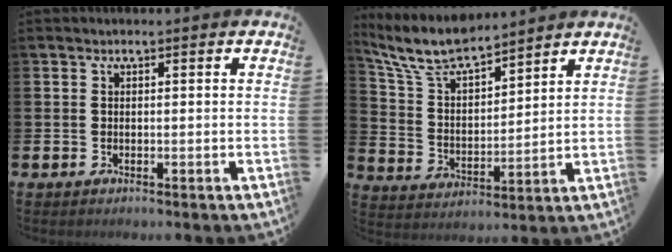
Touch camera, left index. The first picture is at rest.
{"total": 8.3, "force": [7.6, 1.7, 3.0], "torque": [-0.092, -0.038, 0.135]}